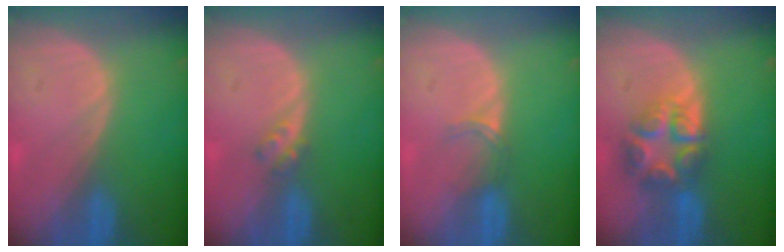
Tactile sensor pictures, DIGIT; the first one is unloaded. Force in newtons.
{"total": 2.1, "press": 1.8, "slide": 1.0}
{"total": 2.2, "press": 1.7, "slide": 1.3}
{"total": 8.0, "press": 6.9, "slide": 4.0}